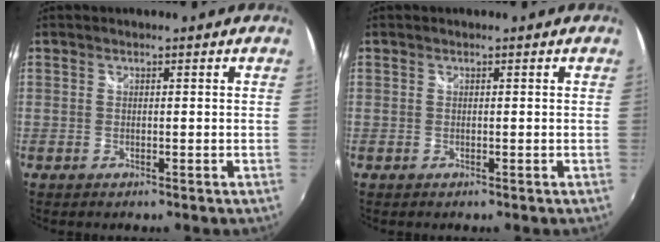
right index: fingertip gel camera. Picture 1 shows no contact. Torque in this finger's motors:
{"motor_torque": [0.00, 0.00, 0.00, 0.00]}